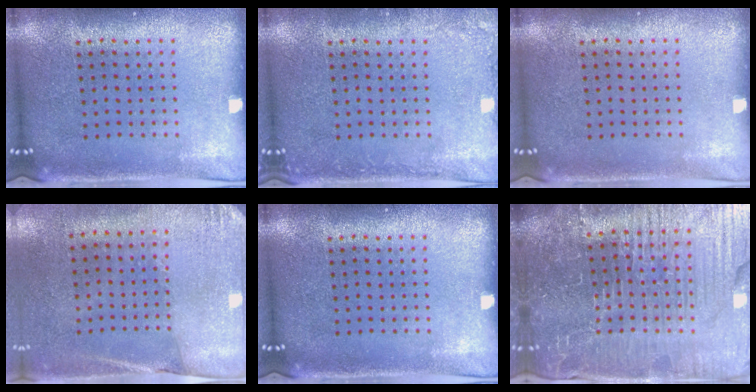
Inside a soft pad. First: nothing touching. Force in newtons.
{"total": 1.4, "press": 1.4, "slide": 0.2}
{"total": 0.0}
{"total": 2.7, "press": 2.4, "slide": 1.3}
{"total": 0.0}
{"total": 6.5, "press": 5.9, "slide": 2.9}